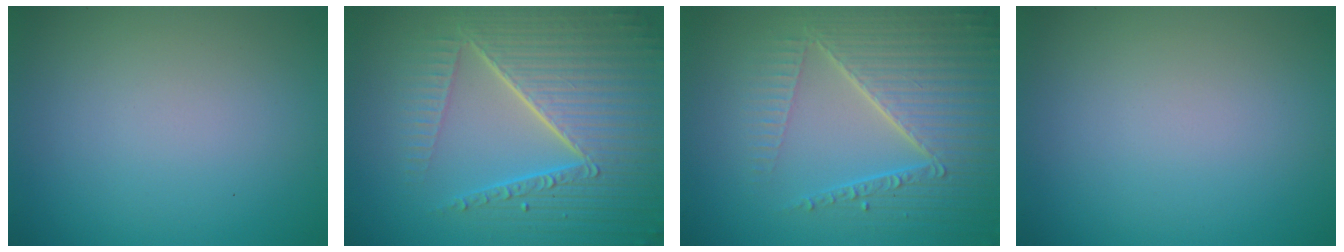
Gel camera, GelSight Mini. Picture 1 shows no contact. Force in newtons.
{"total": 8.8, "press": 6.1, "slide": 6.4}
{"total": 6.9, "press": 5.3, "slide": 4.4}
{"total": 0.0}